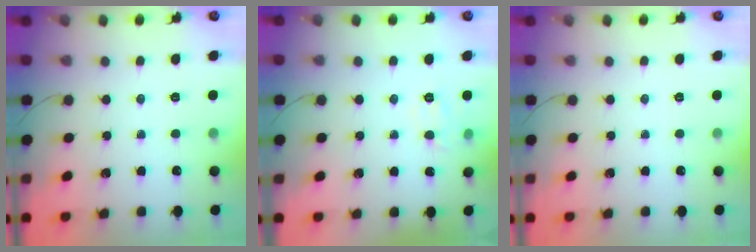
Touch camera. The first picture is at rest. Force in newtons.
{"total": 7.2, "press": 7.1, "slide": 1.1}
{"total": 0.0}